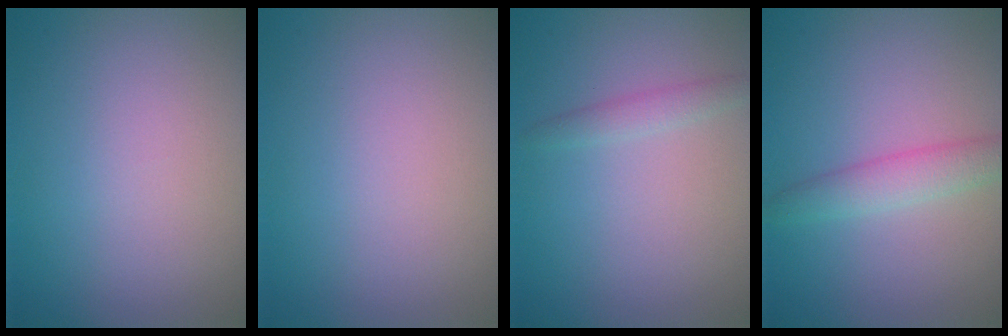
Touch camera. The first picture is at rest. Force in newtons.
{"total": 0.0}
{"total": 1.3, "press": 1.3, "slide": 0.0}
{"total": 2.6, "press": 2.6, "slide": 0.0}